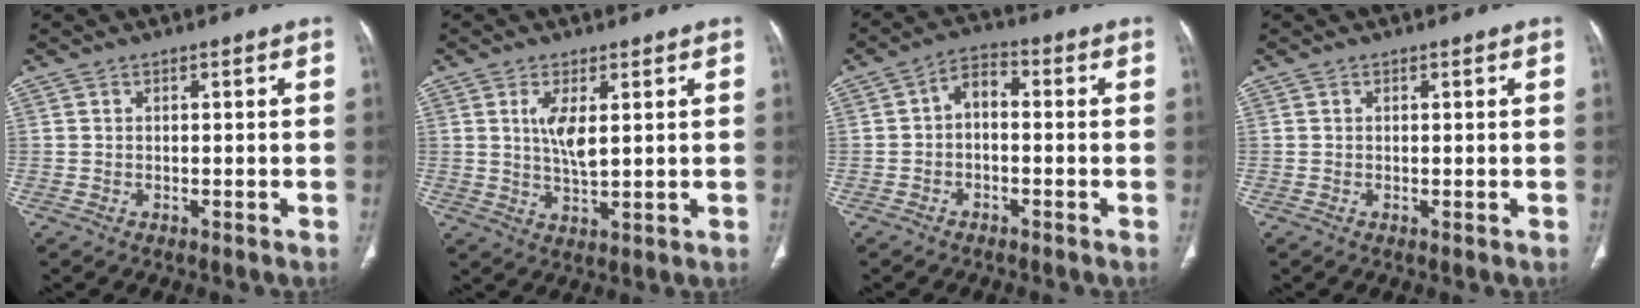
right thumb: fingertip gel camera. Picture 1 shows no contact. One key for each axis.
{"total": 5.6, "fx": 1.7, "fy": 1.9, "fz": 5.1, "tx": -0.103, "ty": -0.020, "tz": 0.036}
{"total": 4.7, "fx": -0.5, "fy": 2.8, "fz": 3.7, "tx": -0.055, "ty": 0.024, "tz": -0.021}
{"total": 0.0}